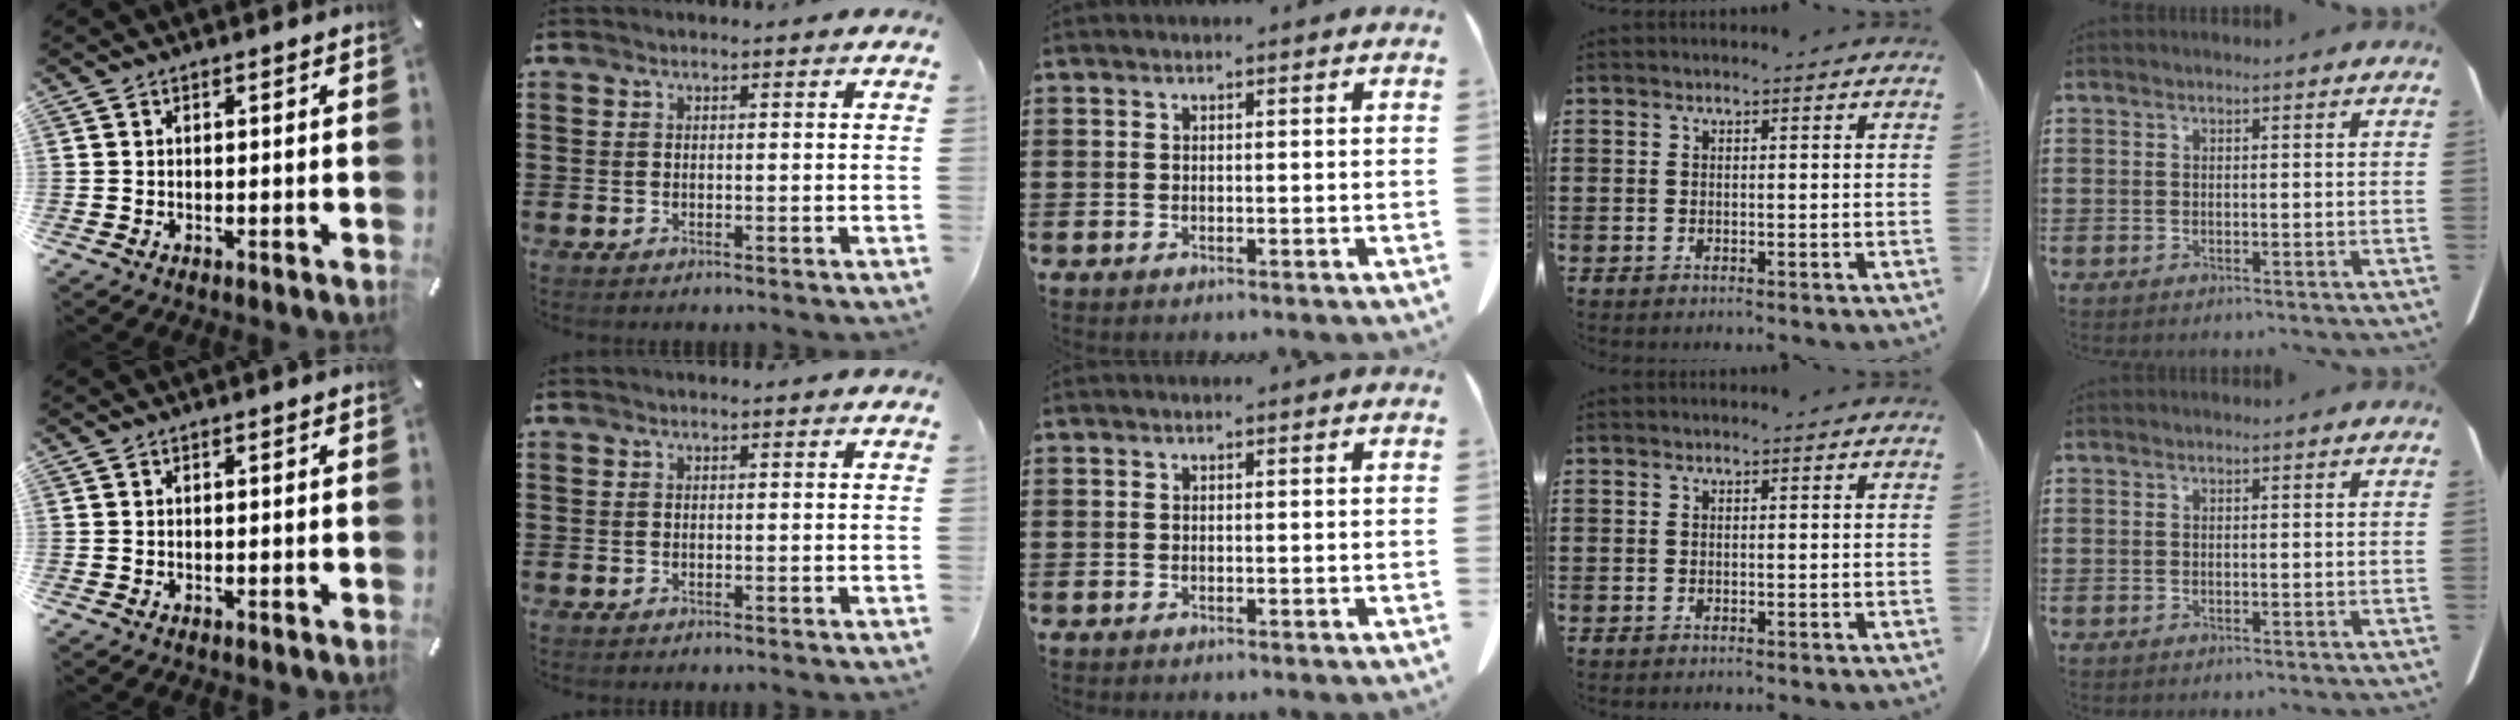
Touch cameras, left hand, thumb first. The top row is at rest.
{}